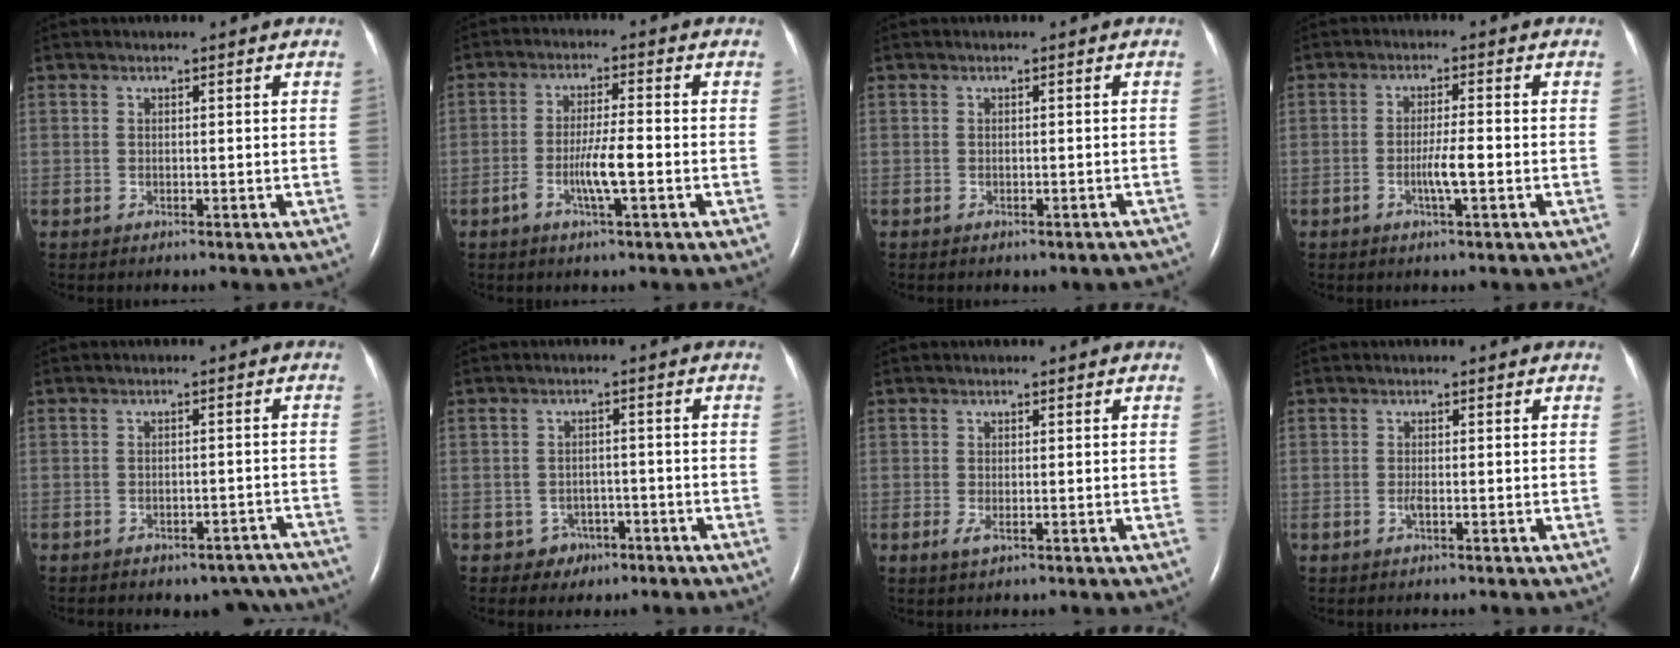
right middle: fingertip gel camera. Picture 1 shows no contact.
{"total": 5.5, "force": [-1.9, 0.2, 5.1], "torque": [-0.101, -0.005, -0.035]}
{"total": 3.9, "force": [-3.3, 1.6, 1.3], "torque": [-0.008, 0.002, -0.034]}
{"total": 3.7, "force": [-1.2, 0.1, 3.5], "torque": [-0.068, -0.003, -0.023]}
{"total": 11.9, "force": [-10.5, 4.9, 2.7], "torque": [-0.031, 0.020, -0.106]}
{"total": 3.3, "force": [-1.7, 2.9, 0.0], "torque": [0.004, 0.015, -0.016]}
{"total": 1.5, "force": [-0.4, 0.4, 1.3], "torque": [-0.030, -0.005, -0.005]}
{"total": 0.8, "force": [-0.3, 0.0, 0.7], "torque": [-0.020, -0.001, -0.006]}